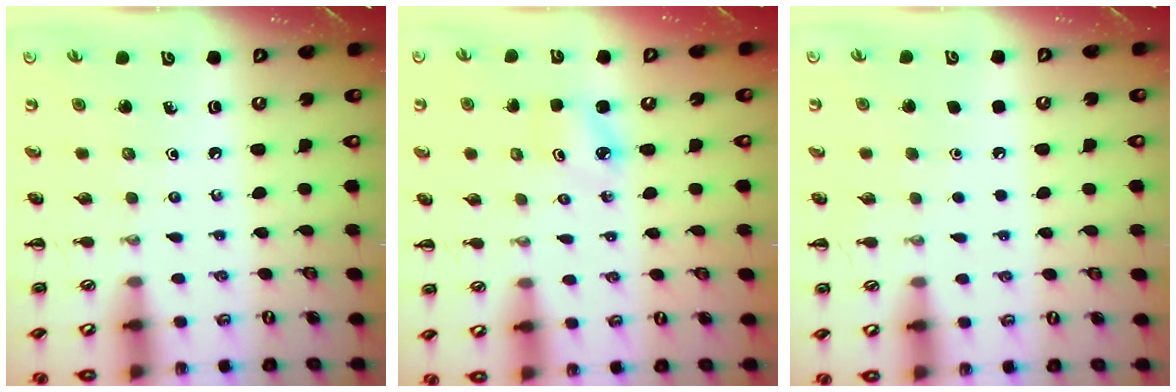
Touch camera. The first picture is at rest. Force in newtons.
{"total": 2.3, "press": 2.3, "slide": 0.4}
{"total": 1.8, "press": 1.7, "slide": 0.1}